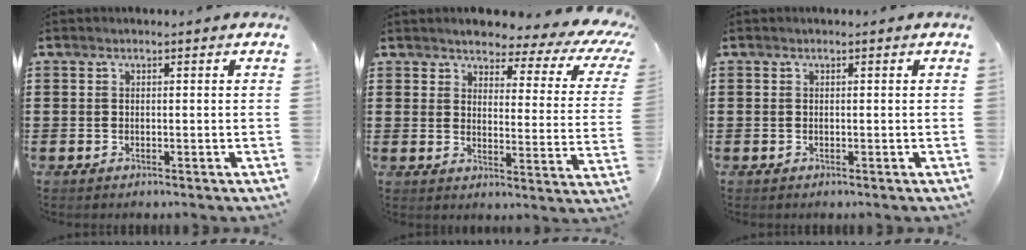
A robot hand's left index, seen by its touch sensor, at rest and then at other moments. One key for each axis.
{"total": 4.0, "fx": 3.5, "fy": 0.8, "fz": 1.7, "tx": -0.042, "ty": -0.030, "tz": 0.049}
{"total": 0.0}